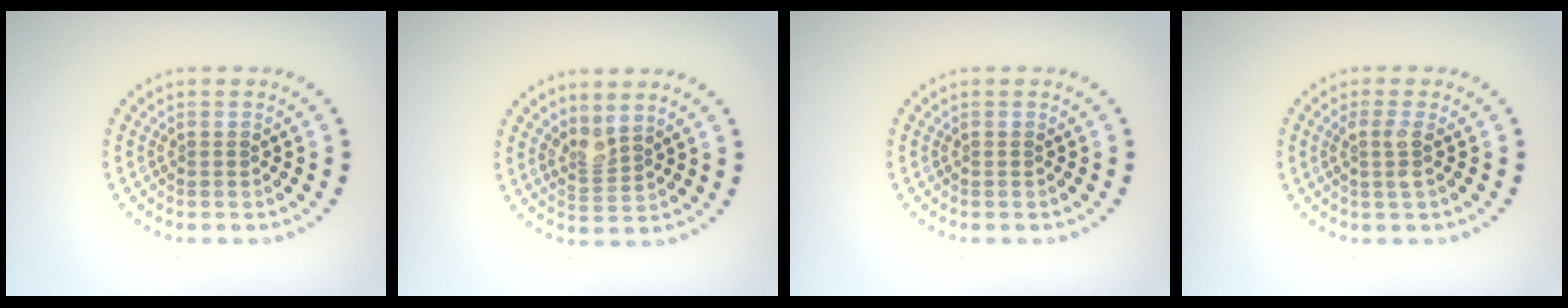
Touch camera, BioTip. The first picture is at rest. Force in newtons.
{"total": 2.1, "press": 1.5, "slide": 1.5}
{"total": 0.0}
{"total": 1.7, "press": 1.4, "slide": 1.0}